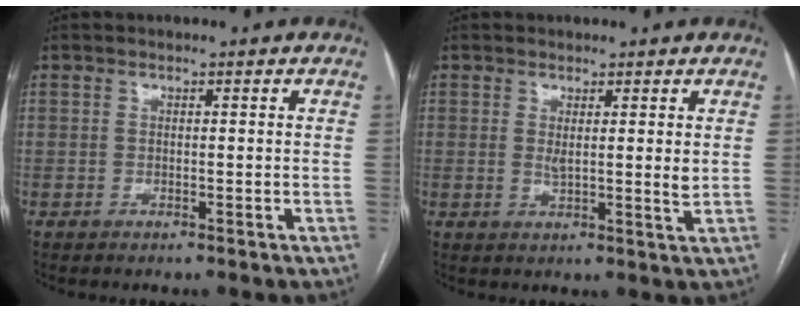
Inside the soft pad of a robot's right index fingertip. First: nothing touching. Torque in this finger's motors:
{"motor_torque": [0.05, 0.26, 0.18, 0.00]}